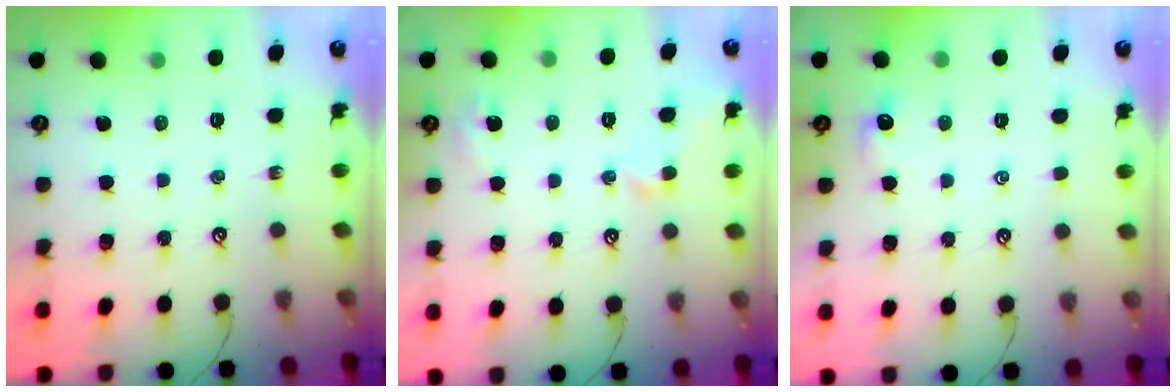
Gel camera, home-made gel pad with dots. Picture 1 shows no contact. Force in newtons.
{"total": 2.9, "press": 2.8, "slide": 0.6}
{"total": 0.9, "press": 0.8, "slide": 0.4}